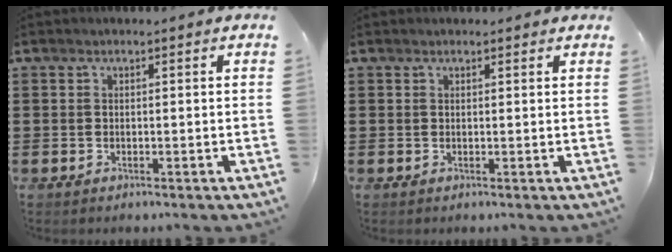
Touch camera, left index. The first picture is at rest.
{"total": 0.6, "force": [0.5, 0.3, 0.1], "torque": [-0.003, 0.004, 0.009]}